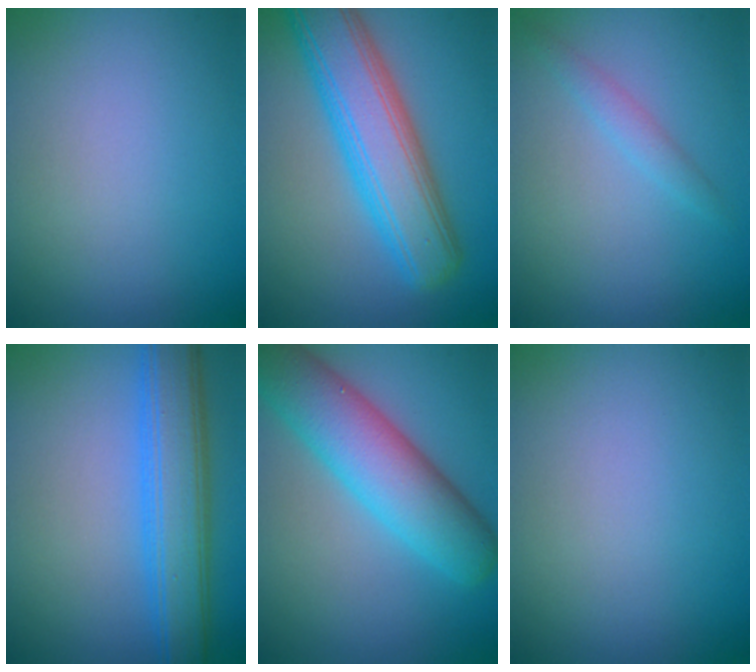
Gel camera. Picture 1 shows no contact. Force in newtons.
{"total": 8.3, "press": 8.3, "slide": 0.3}
{"total": 1.1, "press": 1.1, "slide": 0.1}
{"total": 6.5, "press": 6.5, "slide": 0.1}
{"total": 8.1, "press": 8.1, "slide": 0.5}
{"total": 0.0}